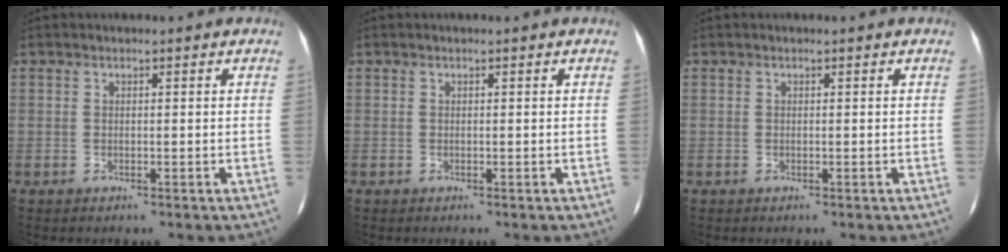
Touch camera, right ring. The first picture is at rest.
{"total": 0.0}
{"total": 0.0}